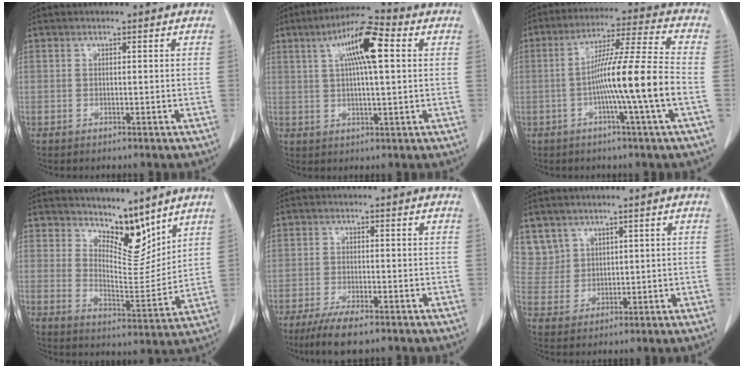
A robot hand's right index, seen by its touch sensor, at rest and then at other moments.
{"total": 10.1, "force": [3.0, 1.5, 9.5], "torque": [-0.168, 0.021, 0.047]}
{"total": 12.4, "force": [-2.8, -1.9, 11.9], "torque": [-0.205, 0.002, -0.055]}
{"total": 8.2, "force": [6.9, 2.6, 3.7], "torque": [-0.056, -0.010, 0.127]}
{"total": 6.5, "force": [-4.6, 1.2, 4.4], "torque": [-0.076, -0.015, -0.075]}
{"total": 6.0, "force": [3.9, 4.5, -0.2], "torque": [0.014, 0.008, 0.090]}